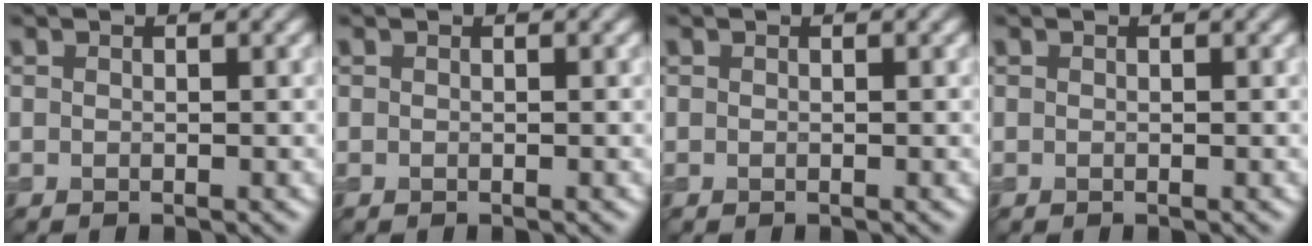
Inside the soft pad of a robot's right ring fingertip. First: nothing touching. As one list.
[{"total": 0.0}, {"total": 0.0}, {"total": 0.0}]